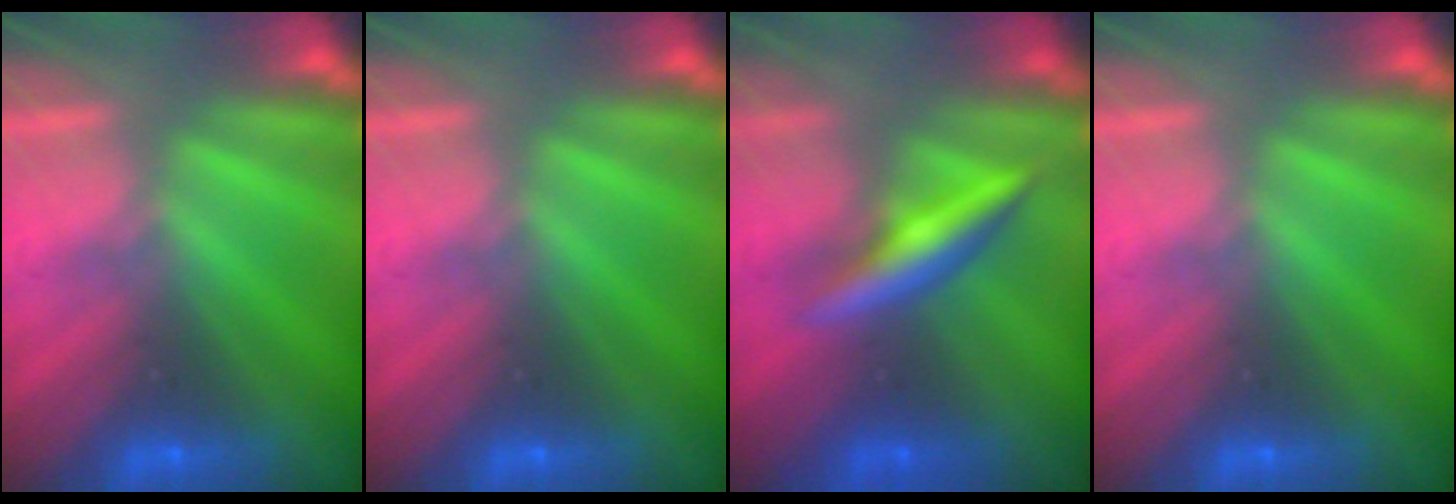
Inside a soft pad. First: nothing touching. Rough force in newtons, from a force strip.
{"total": 0.0}
{"total": 2.8}
{"total": 0.0}